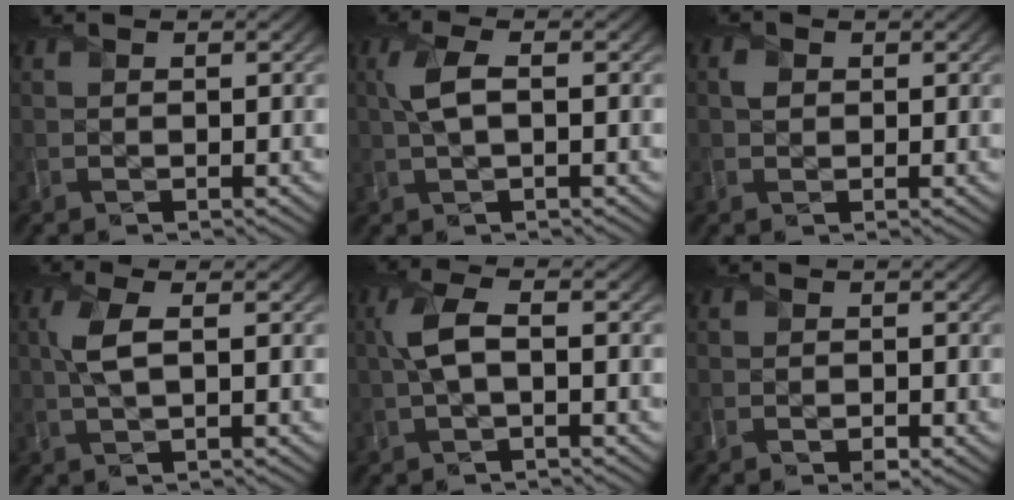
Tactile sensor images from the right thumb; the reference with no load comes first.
{"total": 3.8, "force": [0.5, 1.4, 3.5], "torque": [-0.088, 0.009, 0.008]}
{"total": 1.2, "force": [0.2, 1.1, 0.5], "torque": [-0.011, 0.000, 0.002]}
{"total": 3.7, "force": [0.6, 1.1, 3.4], "torque": [-0.083, 0.006, 0.010]}
{"total": 4.3, "force": [0.0, 1.7, 4.0], "torque": [-0.096, 0.010, -0.004]}
{"total": 1.3, "force": [-0.7, 0.9, 0.6], "torque": [-0.010, -0.008, -0.013]}